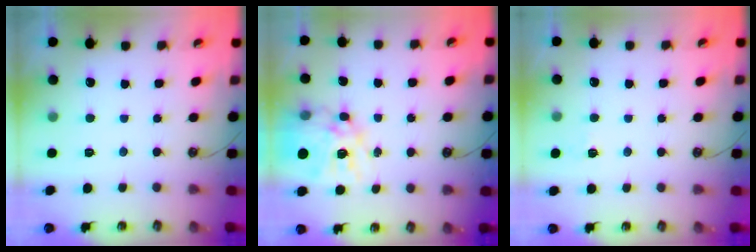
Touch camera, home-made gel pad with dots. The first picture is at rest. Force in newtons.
{"total": 16.1, "press": 16.0, "slide": 1.4}
{"total": 2.7, "press": 2.7, "slide": 0.3}